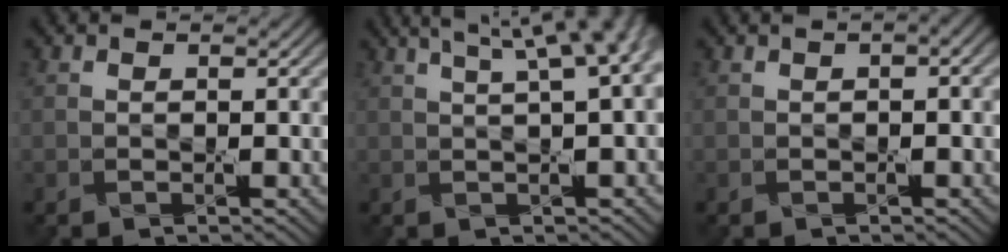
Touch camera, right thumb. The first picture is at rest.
{"total": 10.5, "force": [4.7, 3.3, 8.8], "torque": [-0.093, 0.050, 0.041]}
{"total": 1.9, "force": [0.5, 0.6, 1.7], "torque": [-0.030, 0.003, 0.006]}